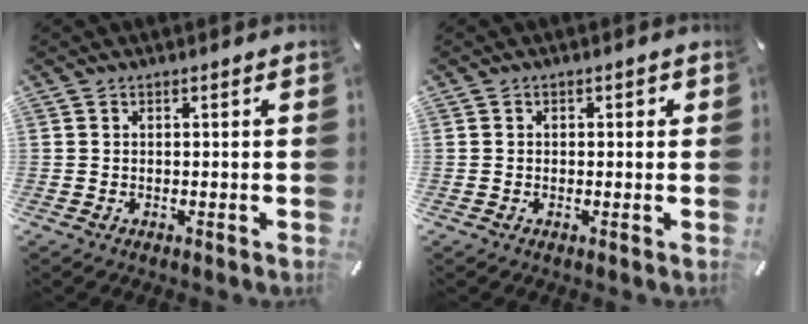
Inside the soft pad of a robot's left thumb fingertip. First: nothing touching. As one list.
[{"total": 1.0, "force": [-0.2, 0.8, 0.5], "torque": [-0.011, 0.005, -0.005]}]